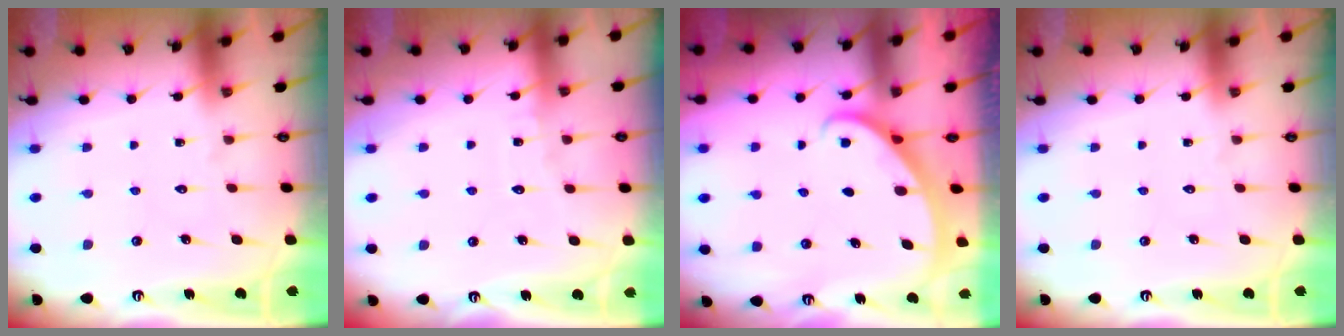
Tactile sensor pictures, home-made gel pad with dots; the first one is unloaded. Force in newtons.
{"total": 5.1, "press": 5.1, "slide": 0.4}
{"total": 2.0, "press": 2.0, "slide": 0.1}
{"total": 0.0}